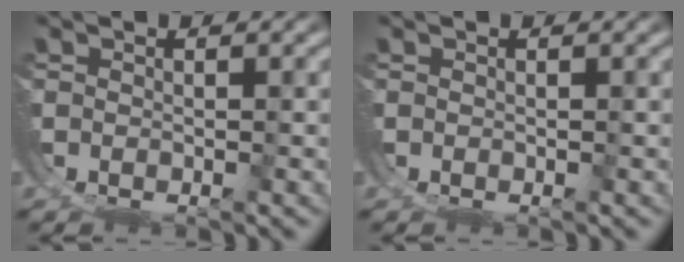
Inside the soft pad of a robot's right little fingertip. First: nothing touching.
{"total": 0.0}